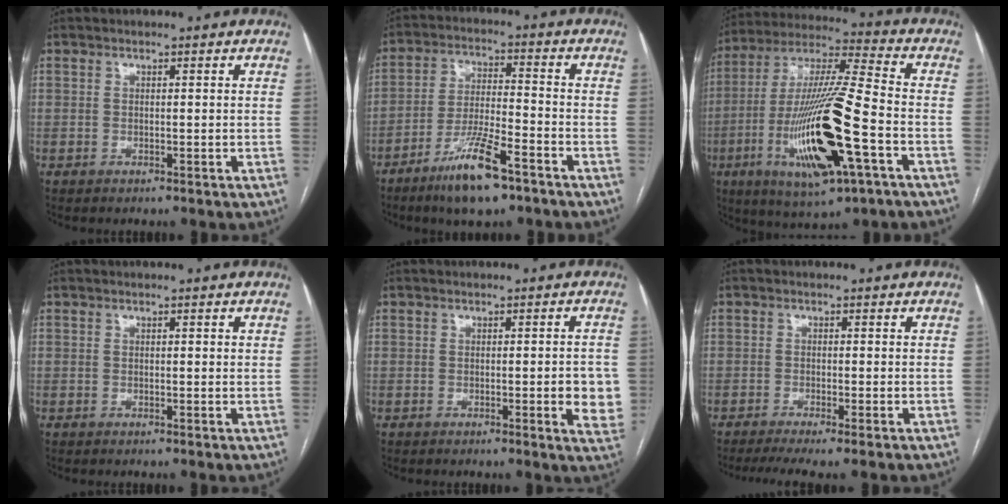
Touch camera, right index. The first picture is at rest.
{"total": 11.0, "force": [-7.1, 1.7, 8.2], "torque": [-0.158, -0.017, -0.127]}
{"total": 21.7, "force": [-6.9, 2.3, 20.5], "torque": [-0.427, -0.027, -0.119]}
{"total": 0.8, "force": [0.3, 0.2, 0.7], "torque": [-0.012, 0.001, 0.003]}
{"total": 5.3, "force": [-0.8, 1.0, 5.2], "torque": [-0.055, -0.003, -0.009]}
{"total": 4.9, "force": [-3.5, 0.1, 3.4], "torque": [-0.055, -0.009, -0.059]}